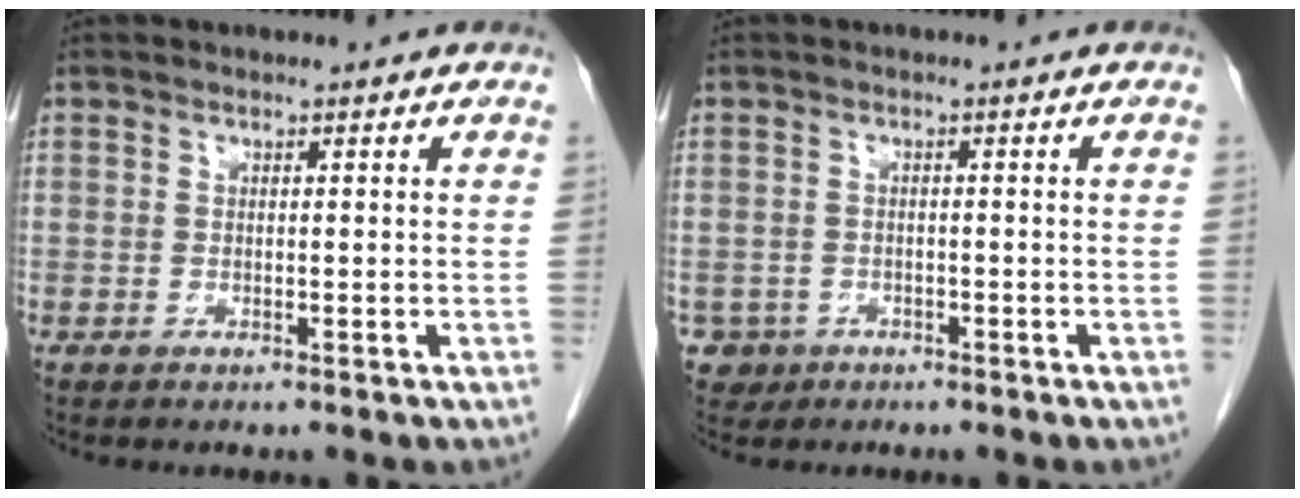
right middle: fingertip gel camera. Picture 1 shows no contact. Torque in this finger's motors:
{"motor_torque": [-0.04, 0.07, -0.05, 0.00]}